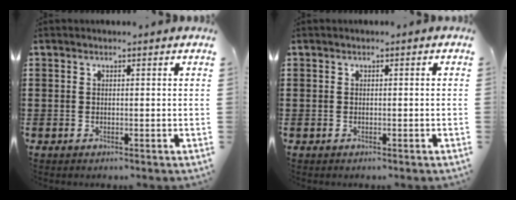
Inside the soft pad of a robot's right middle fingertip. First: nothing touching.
{"total": 0.0}